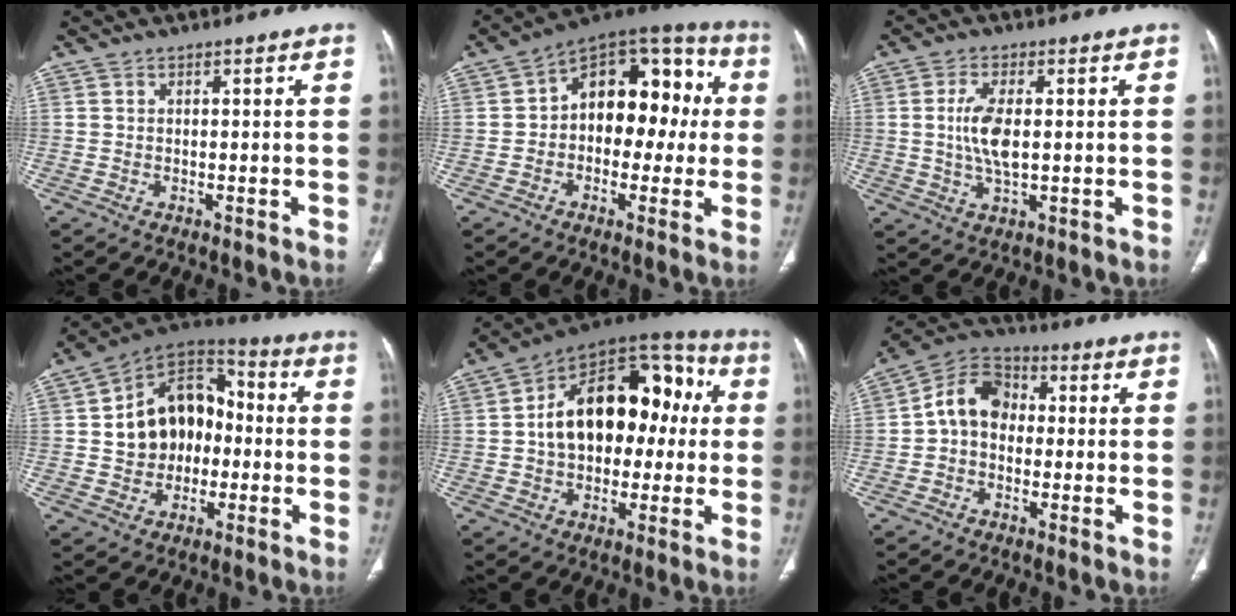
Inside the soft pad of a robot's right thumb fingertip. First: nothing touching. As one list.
[{"total": 17.3, "force": [1.1, 11.1, 13.2], "torque": [-0.125, 0.056, 0.002]}, {"total": 6.9, "force": [0.4, 2.9, 6.2], "torque": [-0.130, -0.005, 0.008]}, {"total": 15.7, "force": [-0.3, 12.0, 10.2], "torque": [-0.117, 0.038, -0.011]}, {"total": 22.4, "force": [1.8, 14.3, 17.2], "torque": [-0.225, 0.047, 0.023]}, {"total": 9.3, "force": [-0.2, 7.2, 5.9], "torque": [-0.083, 0.033, -0.020]}]